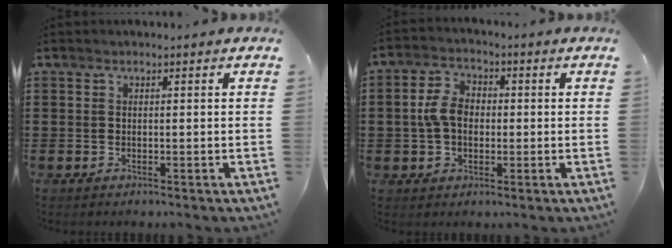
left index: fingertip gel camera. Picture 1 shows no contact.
{"total": 5.9, "force": [0.0, 4.0, 4.4], "torque": [-0.104, 0.009, -0.006]}